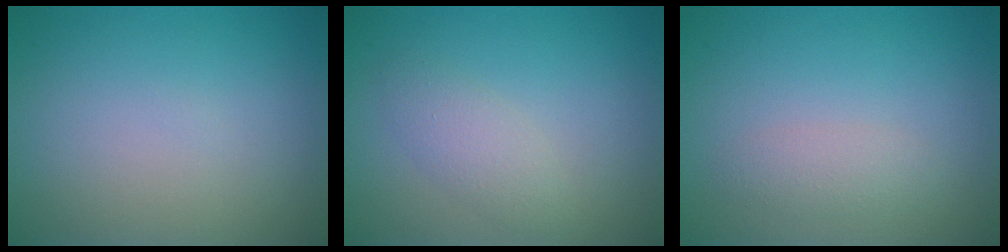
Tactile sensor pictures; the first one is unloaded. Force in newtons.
{"total": 2.2, "press": 2.2, "slide": 0.2}
{"total": 1.5, "press": 1.5, "slide": 0.1}